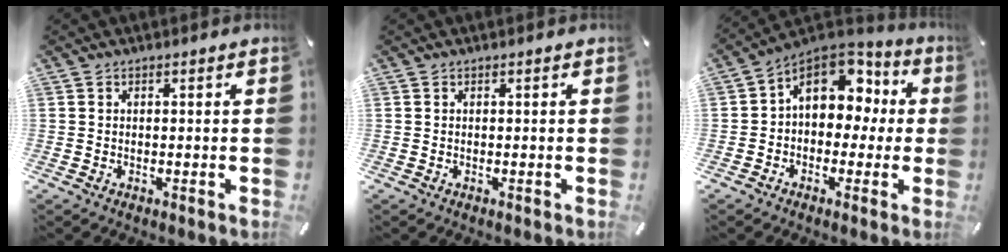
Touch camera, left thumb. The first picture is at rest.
{"total": 0.0}
{"total": 12.1, "force": [3.6, 9.2, 7.0], "torque": [-0.098, -0.015, 0.067]}